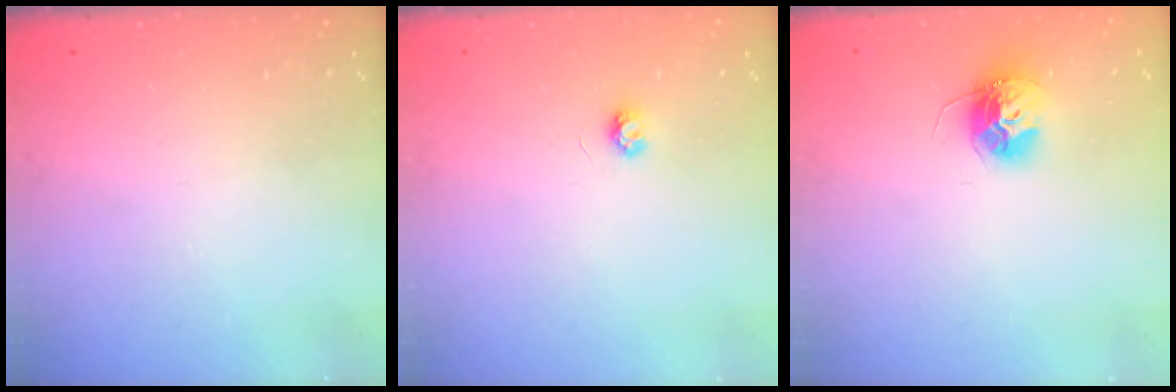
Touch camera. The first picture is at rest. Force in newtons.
{"total": 3.2, "press": 3.2, "slide": 0.3}
{"total": 12.4, "press": 12.4, "slide": 1.0}